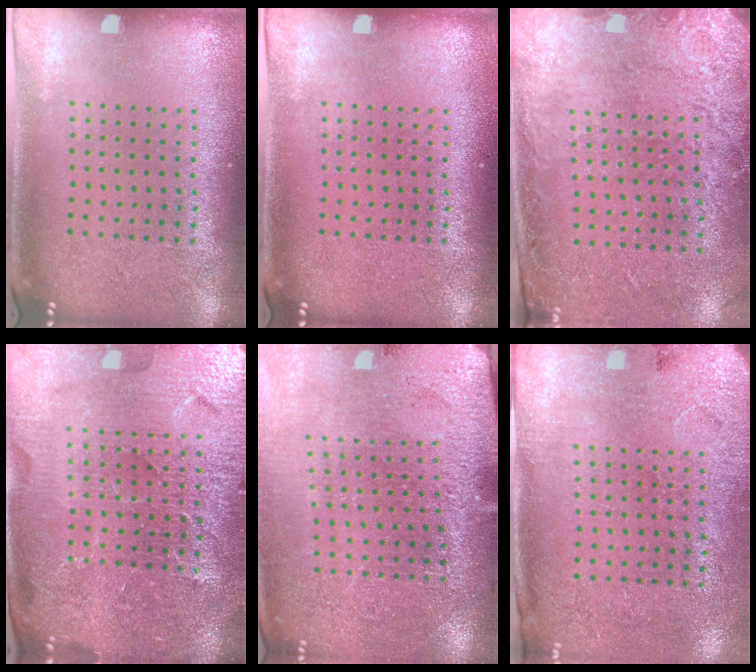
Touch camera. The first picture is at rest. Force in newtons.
{"total": 0.0}
{"total": 2.8, "press": 2.0, "slide": 1.9}
{"total": 5.1, "press": 4.7, "slide": 1.9}
{"total": 2.8, "press": 2.8, "slide": 0.2}
{"total": 2.7, "press": 2.2, "slide": 1.6}